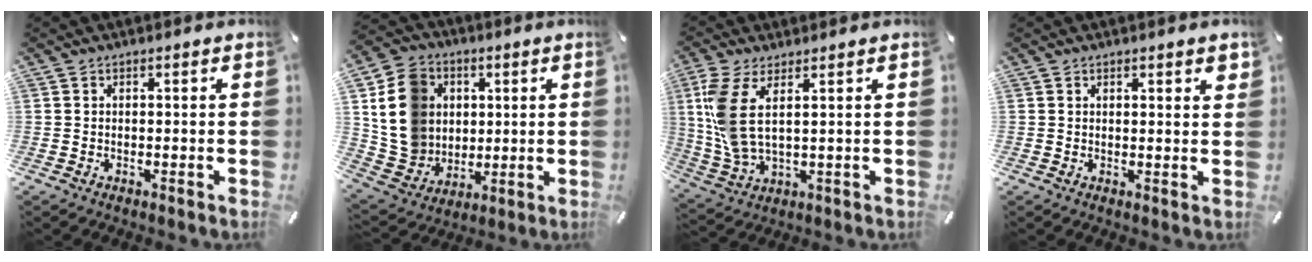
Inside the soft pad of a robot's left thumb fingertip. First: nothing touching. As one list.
[{"total": 14.6, "force": [2.5, 13.2, 5.8], "torque": [-0.124, 0.000, 0.053]}, {"total": 9.3, "force": [2.8, 3.5, 8.1], "torque": [-0.198, -0.017, 0.051]}, {"total": 1.5, "force": [1.2, 0.3, 0.9], "torque": [-0.010, -0.003, 0.020]}]